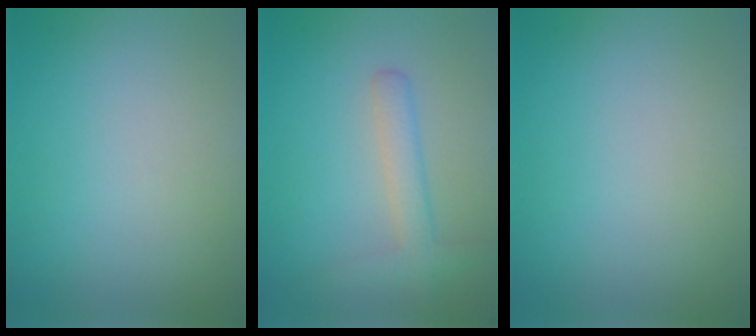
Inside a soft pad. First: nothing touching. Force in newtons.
{"total": 2.7, "press": 2.7, "slide": 0.1}
{"total": 0.0}